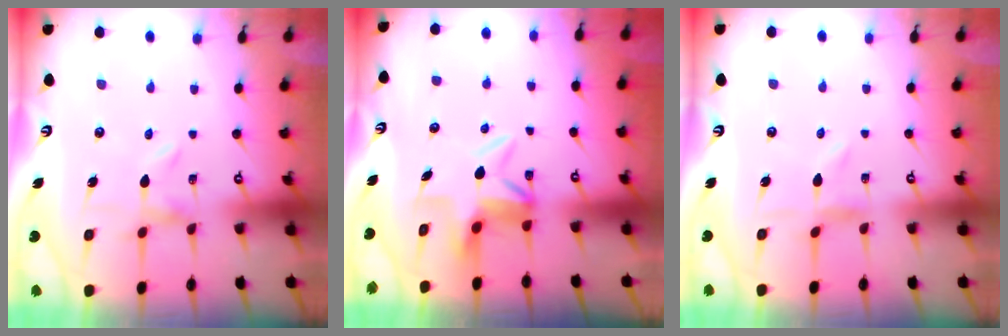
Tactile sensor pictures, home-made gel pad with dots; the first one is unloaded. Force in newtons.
{"total": 5.8, "press": 5.6, "slide": 1.7}
{"total": 0.0}